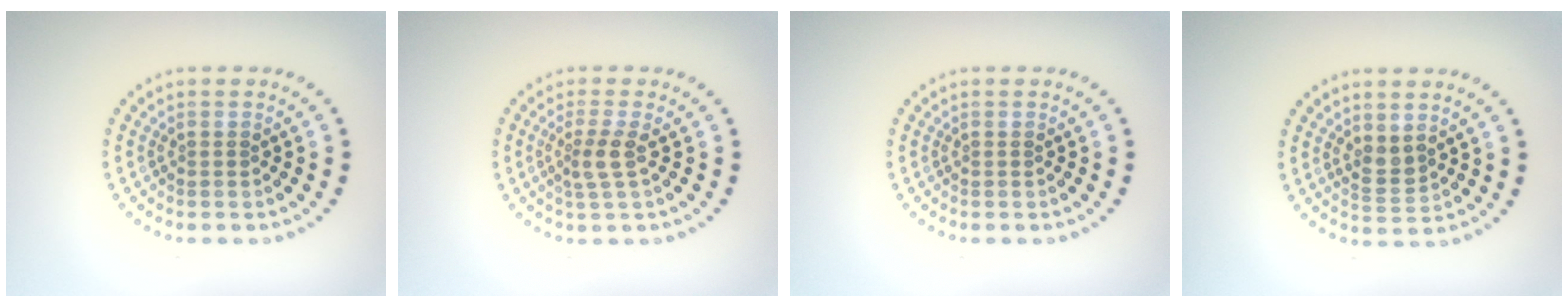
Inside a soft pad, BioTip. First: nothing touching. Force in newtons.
{"total": 2.1, "press": 1.6, "slide": 1.3}
{"total": 0.0}
{"total": 1.7, "press": 1.6, "slide": 0.7}